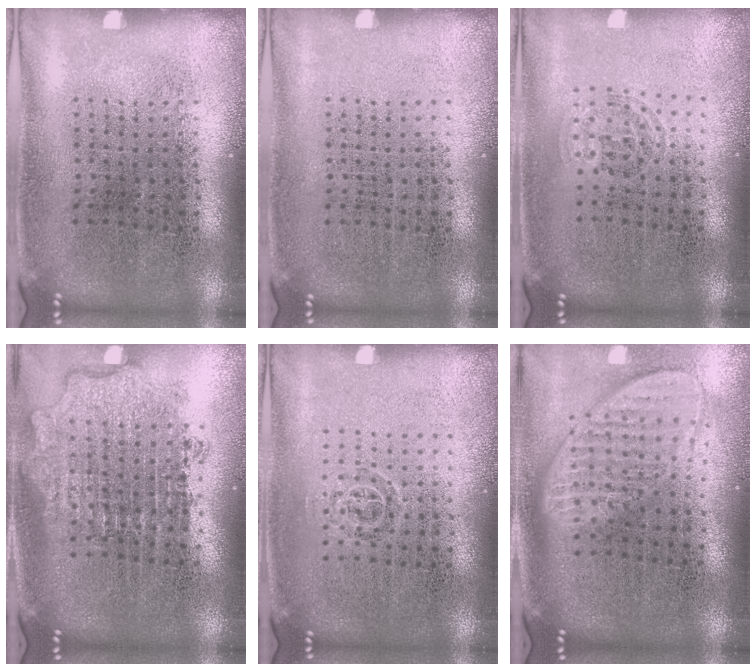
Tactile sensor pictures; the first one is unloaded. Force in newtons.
{"total": 0.0}
{"total": 1.0, "press": 0.6, "slide": 0.7}
{"total": 1.9, "press": 1.5, "slide": 1.2}
{"total": 0.7, "press": 0.5, "slide": 0.6}
{"total": 2.1, "press": 1.6, "slide": 1.4}